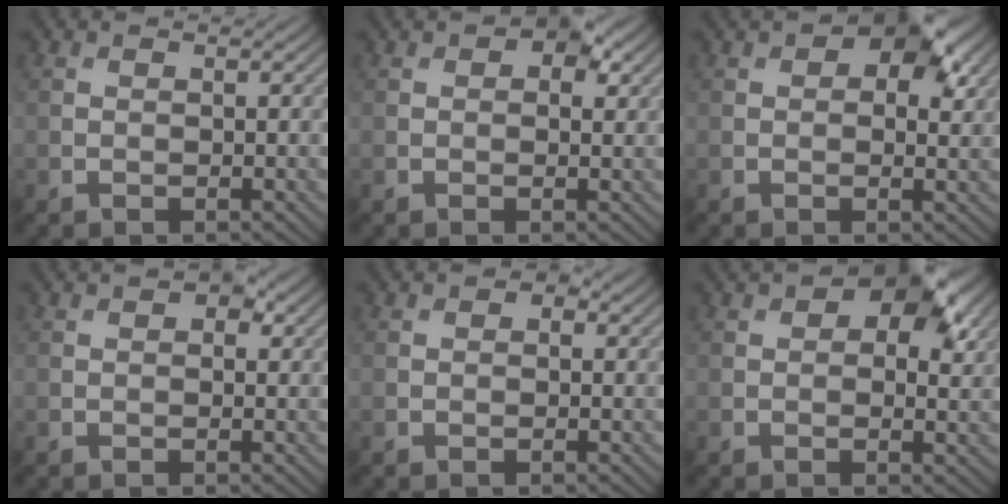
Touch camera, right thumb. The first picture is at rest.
{"total": 3.6, "force": [1.7, 1.9, 2.5], "torque": [-0.034, 0.002, 0.021]}
{"total": 7.3, "force": [3.3, 3.9, 5.3], "torque": [-0.072, 0.003, 0.044]}
{"total": 2.0, "force": [0.9, 1.1, 1.5], "torque": [-0.015, 0.001, 0.011]}
{"total": 1.4, "force": [0.6, 0.9, 0.9], "torque": [-0.010, -0.003, 0.002]}
{"total": 8.2, "force": [3.7, 4.4, 6.0], "torque": [-0.083, 0.003, 0.052]}